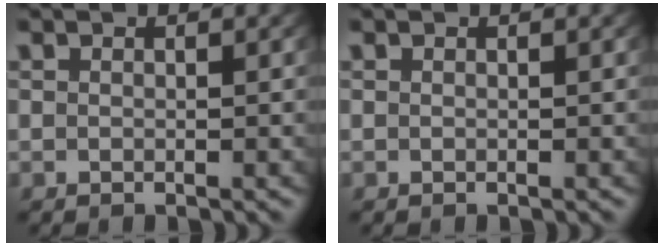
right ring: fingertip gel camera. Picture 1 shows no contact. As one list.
[{"total": 0.0}]